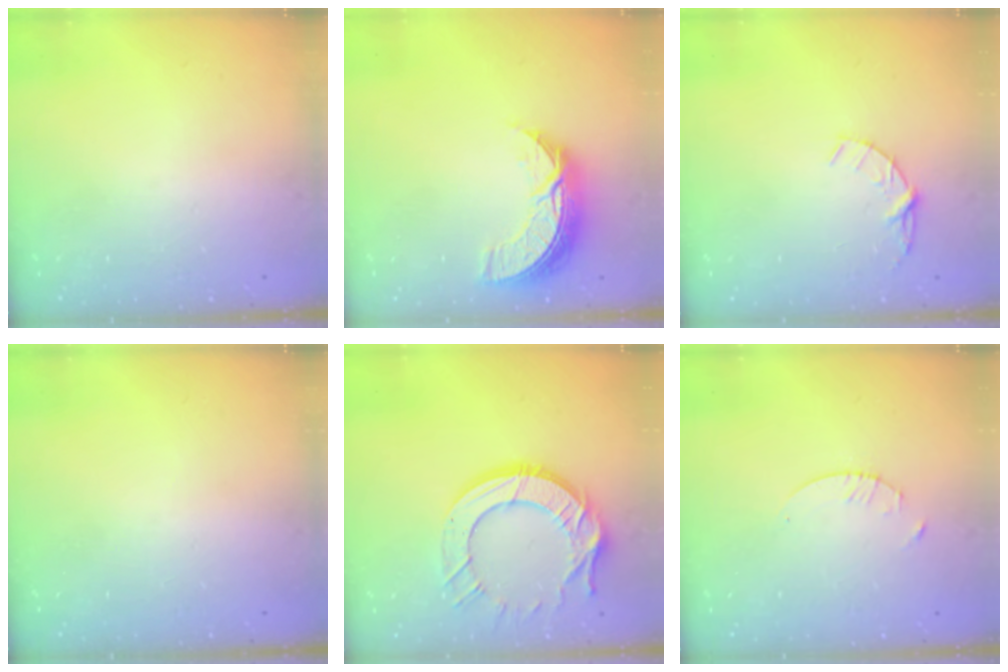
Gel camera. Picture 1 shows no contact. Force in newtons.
{"total": 9.3, "press": 9.3, "slide": 0.7}
{"total": 4.5, "press": 4.5, "slide": 0.5}
{"total": 0.0}
{"total": 14.7, "press": 14.6, "slide": 1.2}
{"total": 1.3, "press": 1.3, "slide": 0.2}